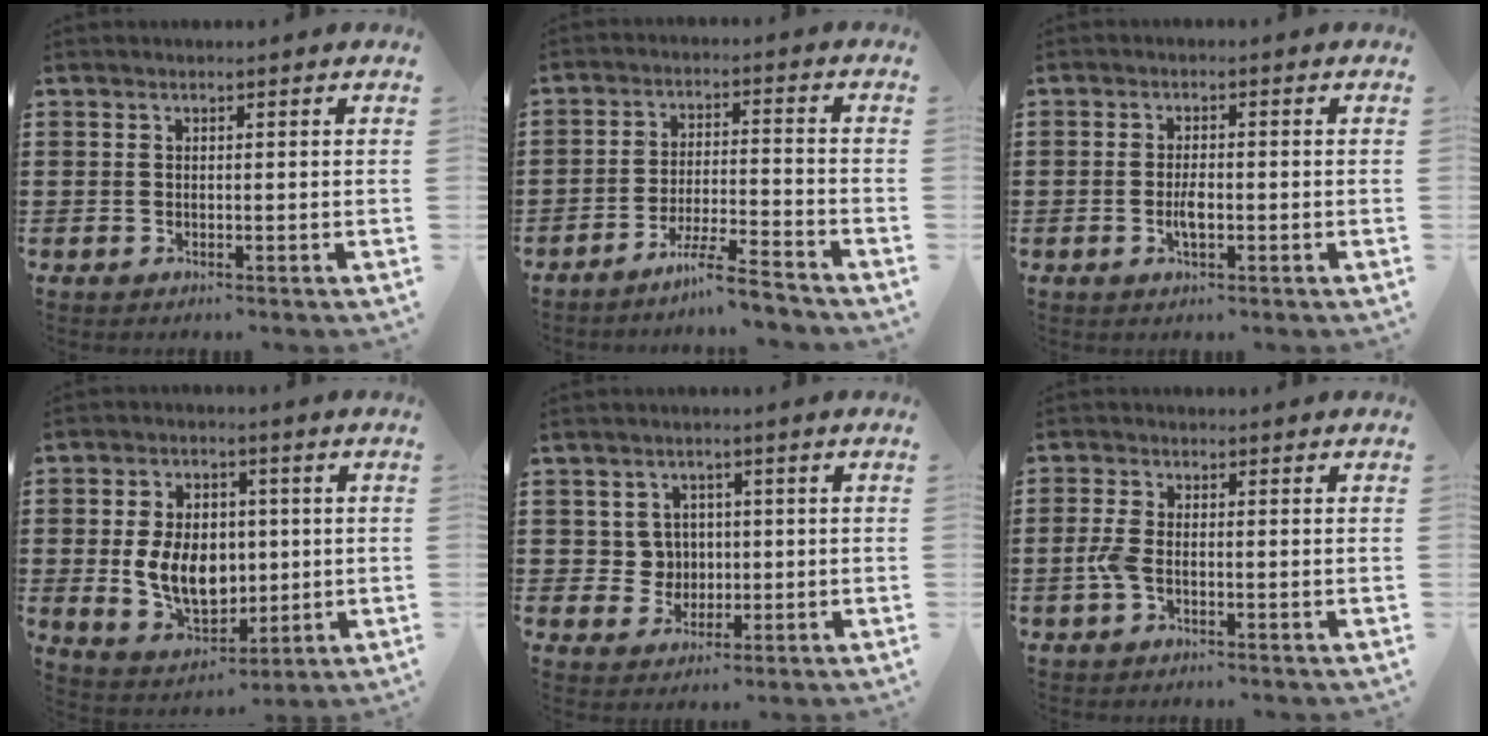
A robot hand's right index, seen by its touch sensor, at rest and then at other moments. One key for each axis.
{"total": 6.3, "fx": -5.6, "fy": -0.2, "fz": 2.9, "tx": -0.062, "ty": -0.010, "tz": -0.108}
{"total": 2.9, "fx": -0.8, "fy": 0.7, "fz": 2.7, "tx": -0.057, "ty": -0.005, "tz": -0.016}
{"total": 9.5, "fx": 0.0, "fy": 6.7, "fz": 6.7, "tx": -0.142, "ty": 0.007, "tz": -0.002}
{"total": 3.8, "fx": 0.5, "fy": 3.7, "fz": 0.9, "tx": -0.037, "ty": 0.014, "tz": 0.007}
{"total": 2.9, "fx": -1.0, "fy": 1.2, "fz": 2.5, "tx": -0.065, "ty": -0.005, "tz": -0.023}